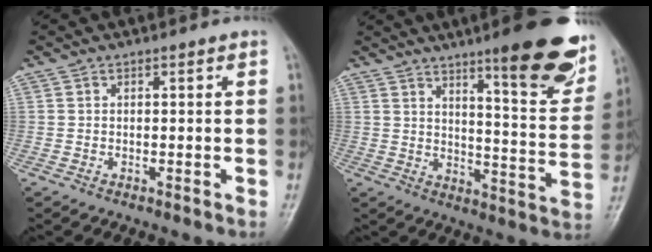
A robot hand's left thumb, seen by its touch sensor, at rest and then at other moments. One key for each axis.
{"total": 18.3, "fx": 11.7, "fy": 3.5, "fz": 13.7, "tx": -0.138, "ty": -0.070, "tz": 0.162}